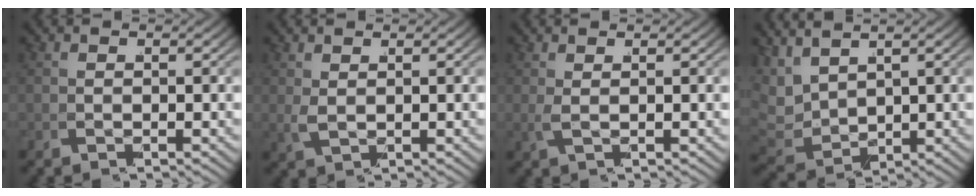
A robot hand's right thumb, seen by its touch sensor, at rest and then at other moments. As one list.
[{"total": 1.4, "force": [0.9, 0.3, 0.9], "torque": [-0.029, -0.005, 0.031]}, {"total": 1.2, "force": [0.7, 0.0, 0.9], "torque": [-0.033, -0.005, 0.022]}, {"total": 6.0, "force": [1.9, 4.3, 3.8], "torque": [-0.107, -0.023, 0.058]}]